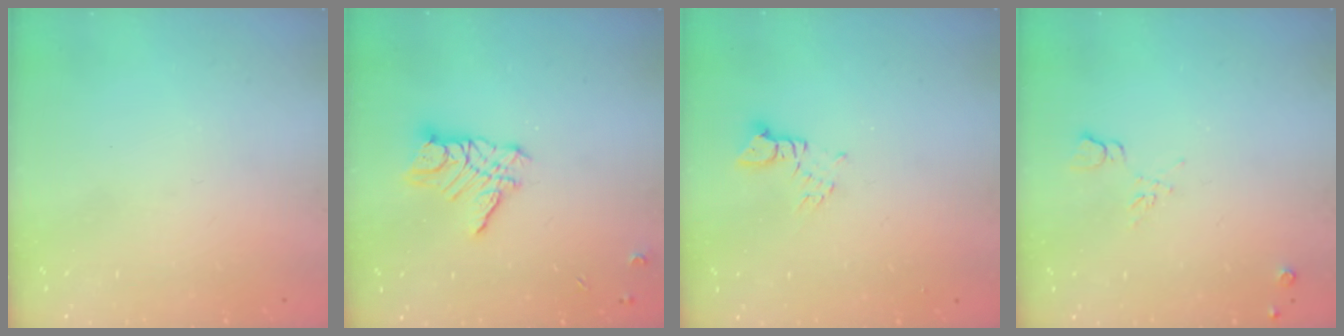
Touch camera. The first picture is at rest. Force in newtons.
{"total": 10.1, "press": 10.1, "slide": 0.8}
{"total": 2.2, "press": 2.2, "slide": 0.2}
{"total": 7.1, "press": 7.1, "slide": 0.9}